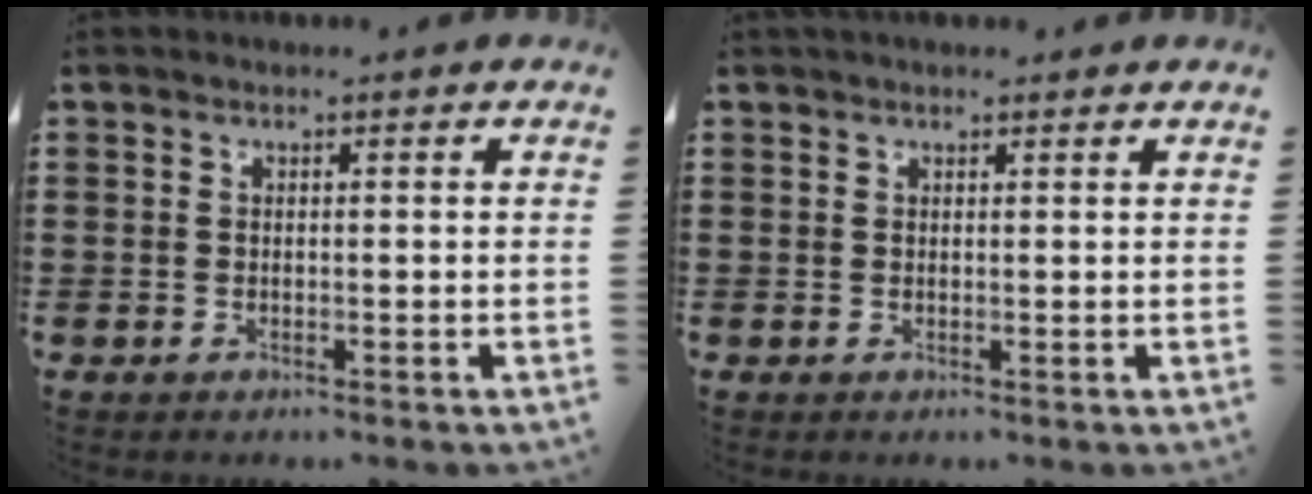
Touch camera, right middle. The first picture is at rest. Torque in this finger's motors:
{"motor_torque": [0.55, -0.44, 0.21, 0.06]}